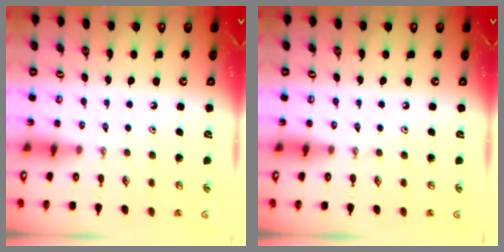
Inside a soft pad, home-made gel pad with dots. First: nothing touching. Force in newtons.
{"total": 0.0}